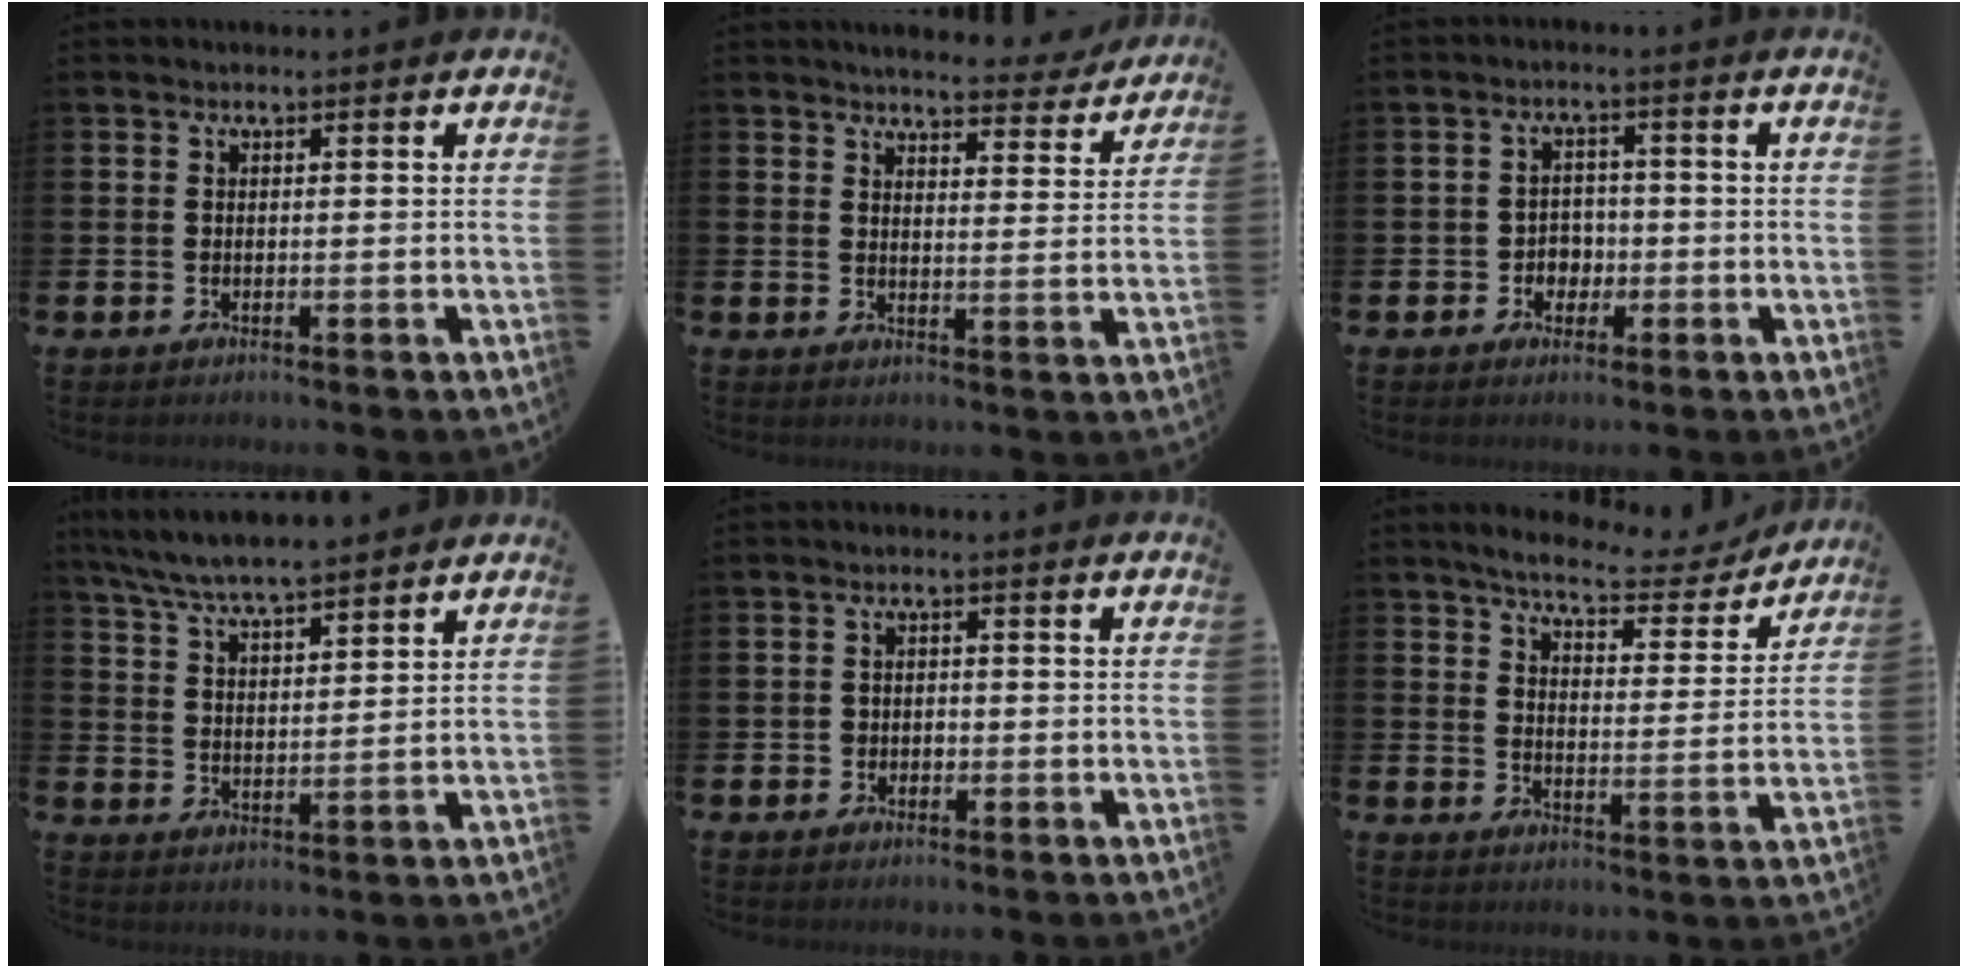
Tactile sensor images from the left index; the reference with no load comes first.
{"total": 4.8, "force": [4.7, 0.7, 0.7], "torque": [-0.021, -0.034, 0.080]}
{"total": 2.7, "force": [-0.9, 2.4, 0.9], "torque": [-0.014, 0.002, -0.026]}
{"total": 6.7, "force": [6.4, 0.6, 1.8], "torque": [-0.064, -0.026, 0.117]}
{"total": 1.4, "force": [-0.4, 1.3, 0.4], "torque": [-0.001, 0.000, -0.014]}
{"total": 6.2, "force": [5.8, 1.2, 2.0], "torque": [-0.052, -0.035, 0.096]}